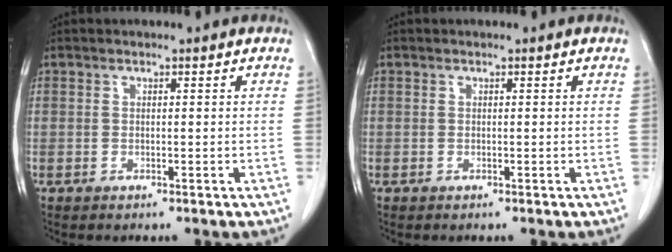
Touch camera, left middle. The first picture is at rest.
{"total": 0.0}